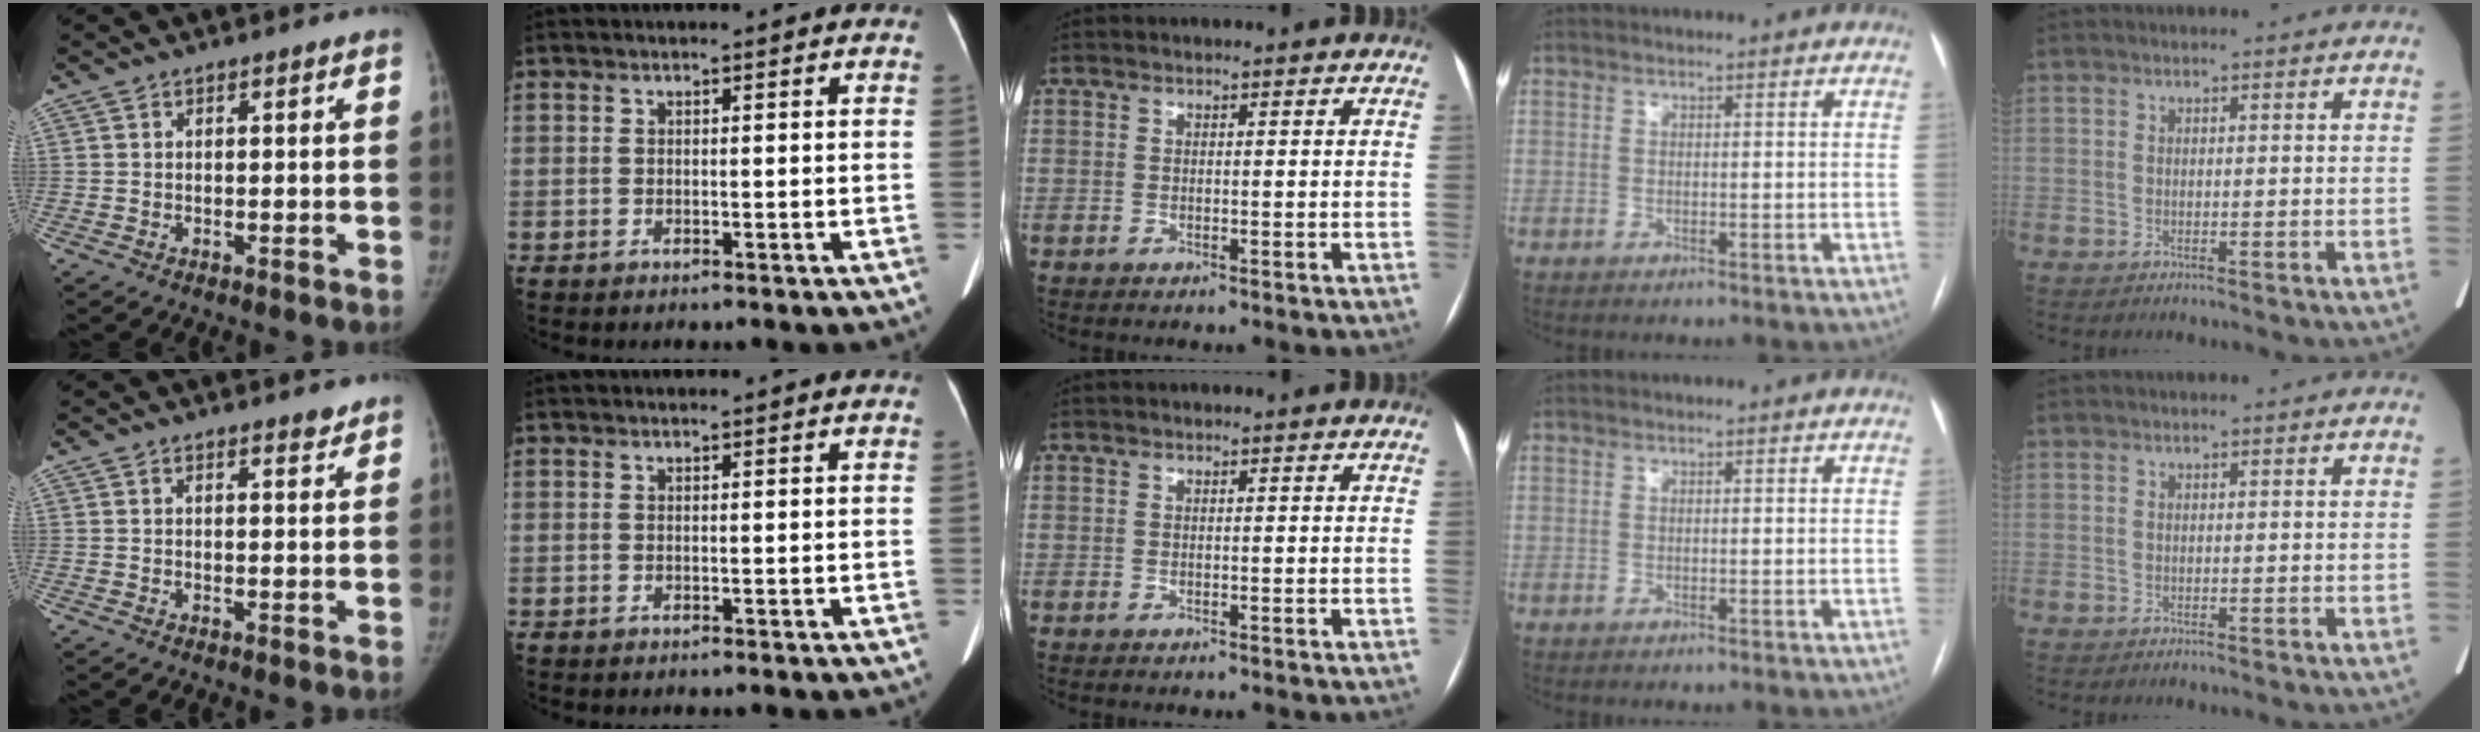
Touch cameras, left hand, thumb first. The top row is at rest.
{"thumb": {"total": 1.6, "force": [1.4, 0.4, 0.6], "torque": [-0.001, -0.011, 0.019]}, "index": {"total": 0.8, "force": [0.8, 0.0, 0.2], "torque": [-0.008, 0.008, 0.014]}}